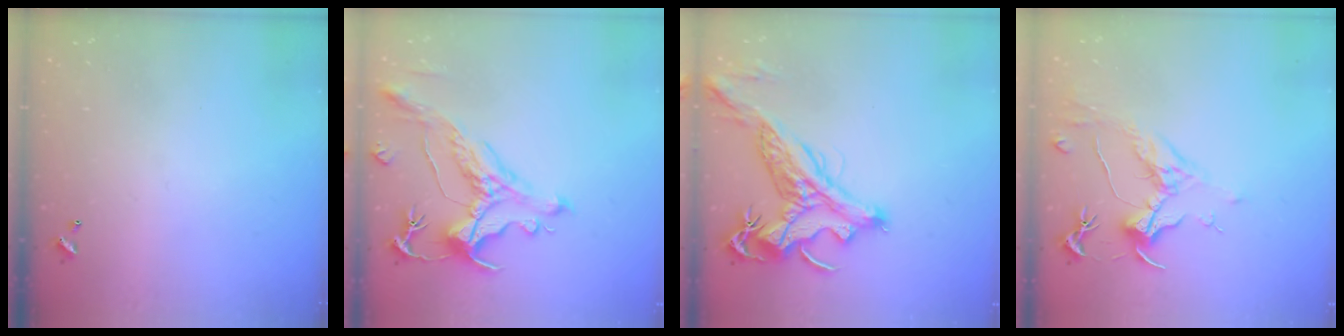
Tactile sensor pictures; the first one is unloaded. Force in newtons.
{"total": 1.7, "press": 0.9, "slide": 1.4}
{"total": 4.5, "press": 4.3, "slide": 1.3}
{"total": 1.5, "press": 1.3, "slide": 0.8}